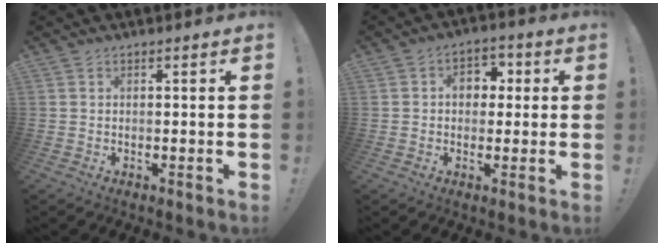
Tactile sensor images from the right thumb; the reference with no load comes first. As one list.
[{"total": 6.7, "force": [0.8, 5.3, 3.9], "torque": [-0.048, 0.006, 0.014]}]